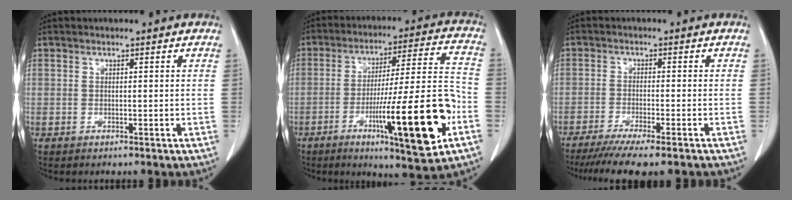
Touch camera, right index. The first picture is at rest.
{"total": 20.1, "force": [-7.7, 1.2, 18.5], "torque": [-0.274, -0.008, -0.113]}
{"total": 10.7, "force": [-8.8, 0.6, 6.0], "torque": [-0.085, -0.023, -0.133]}